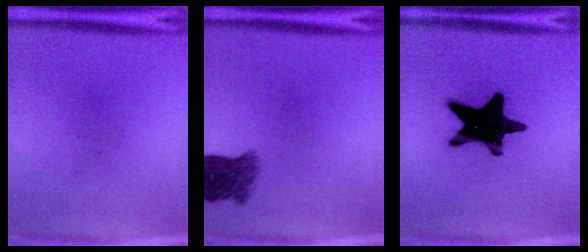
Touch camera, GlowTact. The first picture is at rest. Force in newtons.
{"total": 4.4}
{"total": 19.3}